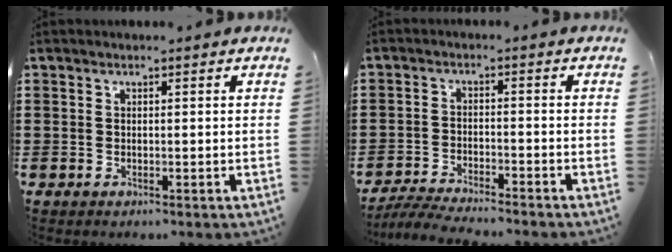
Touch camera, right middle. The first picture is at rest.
{"total": 4.4, "force": [-4.3, -0.1, 1.1], "torque": [-0.034, -0.011, -0.089]}